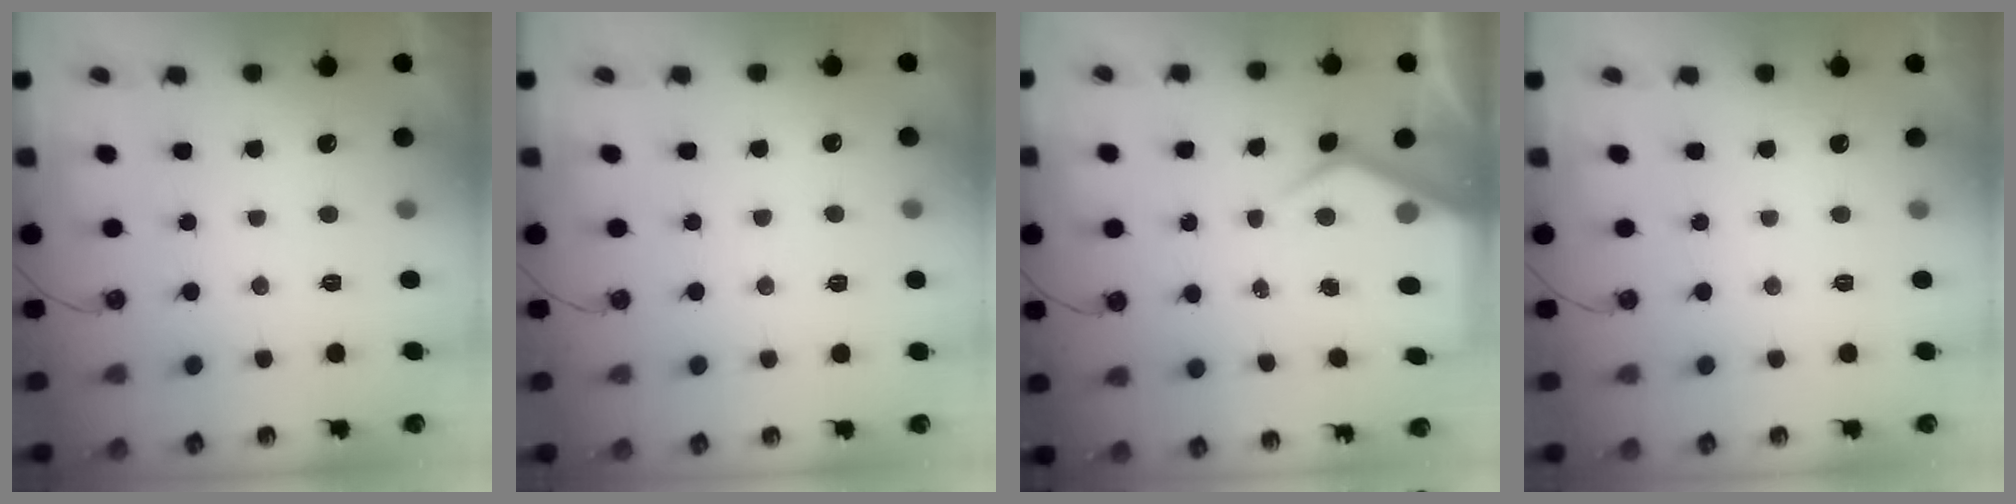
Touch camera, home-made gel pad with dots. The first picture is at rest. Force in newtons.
{"total": 5.1, "press": 5.0, "slide": 0.7}
{"total": 7.0, "press": 7.0, "slide": 0.7}
{"total": 0.0}